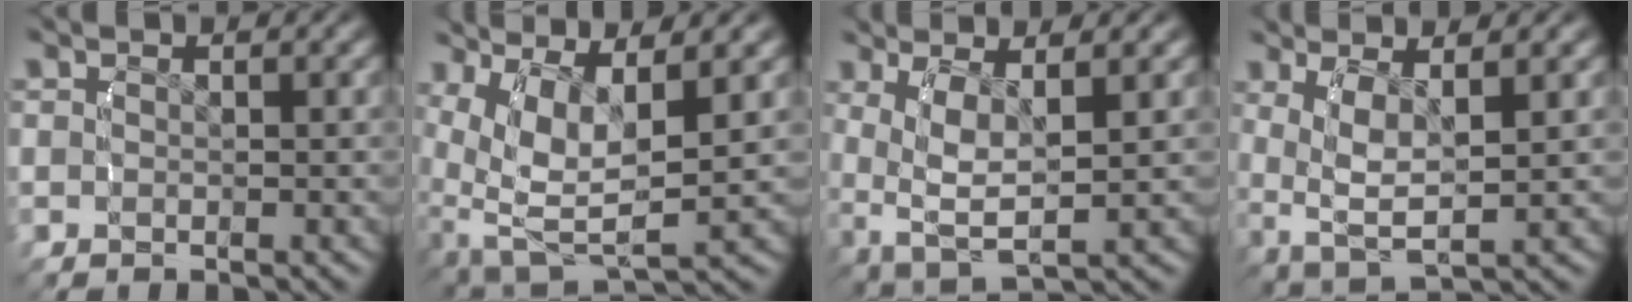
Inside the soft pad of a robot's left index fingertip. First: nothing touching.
{"total": 7.9, "force": [-0.3, 4.7, 6.3], "torque": [-0.141, -0.055, 0.027]}
{"total": 6.2, "force": [-0.2, 3.3, 5.2], "torque": [-0.116, -0.026, 0.017]}
{"total": 5.9, "force": [0.4, 3.1, 4.9], "torque": [-0.107, -0.018, 0.021]}